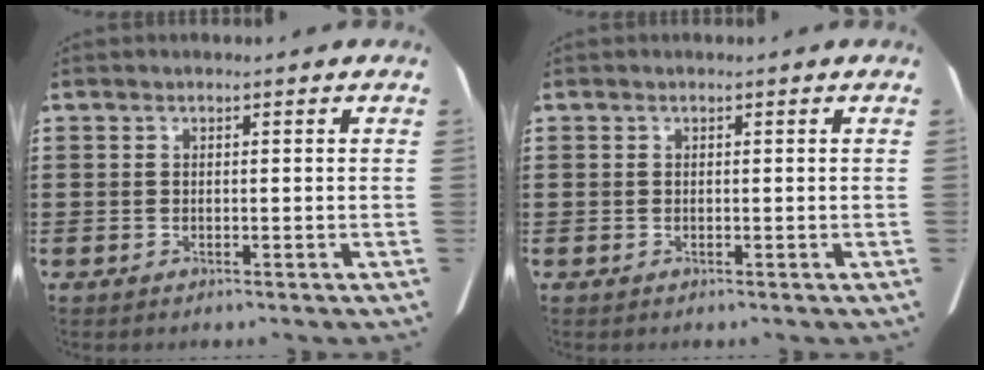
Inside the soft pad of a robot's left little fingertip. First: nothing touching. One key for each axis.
{"total": 0.0}